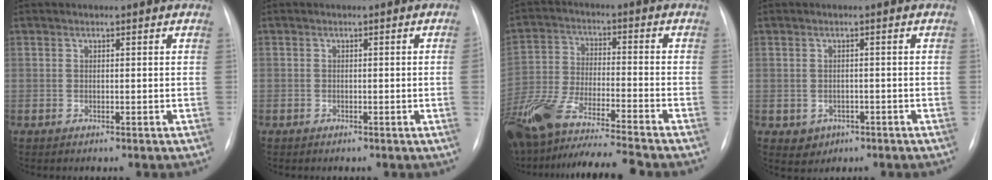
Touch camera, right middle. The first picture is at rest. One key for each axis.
{"total": 1.3, "fx": -0.2, "fy": -0.4, "fz": 1.2, "tx": -0.015, "ty": 0.001, "tz": -0.002}
{"total": 18.8, "fx": -16.2, "fy": 0.6, "fz": 9.4, "tx": -0.211, "ty": -0.029, "tz": -0.288}
{"total": 2.8, "fx": -1.1, "fy": 2.4, "fz": 0.7, "tx": -0.007, "ty": 0.005, "tz": -0.006}